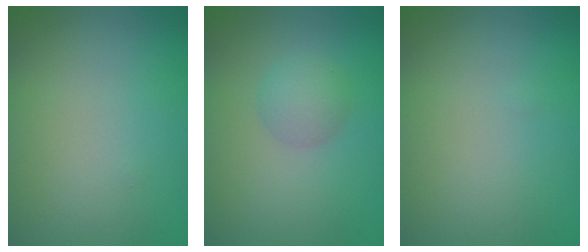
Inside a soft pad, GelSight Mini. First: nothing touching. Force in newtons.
{"total": 2.2, "press": 2.2, "slide": 0.1}
{"total": 0.0}